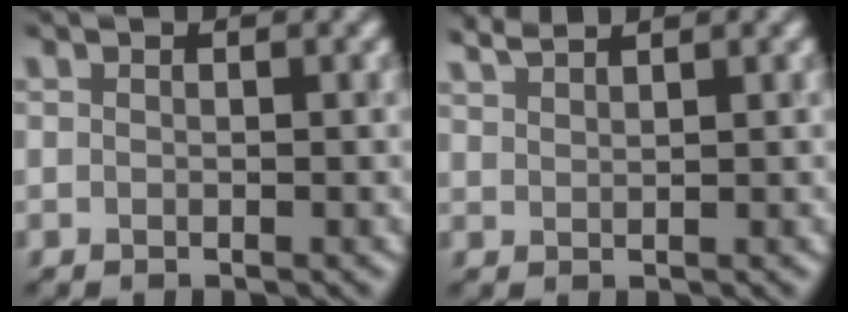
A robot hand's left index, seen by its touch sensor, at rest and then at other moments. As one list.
[{"total": 1.7, "force": [1.7, 0.0, 0.2], "torque": [0.005, 0.007, 0.032]}]